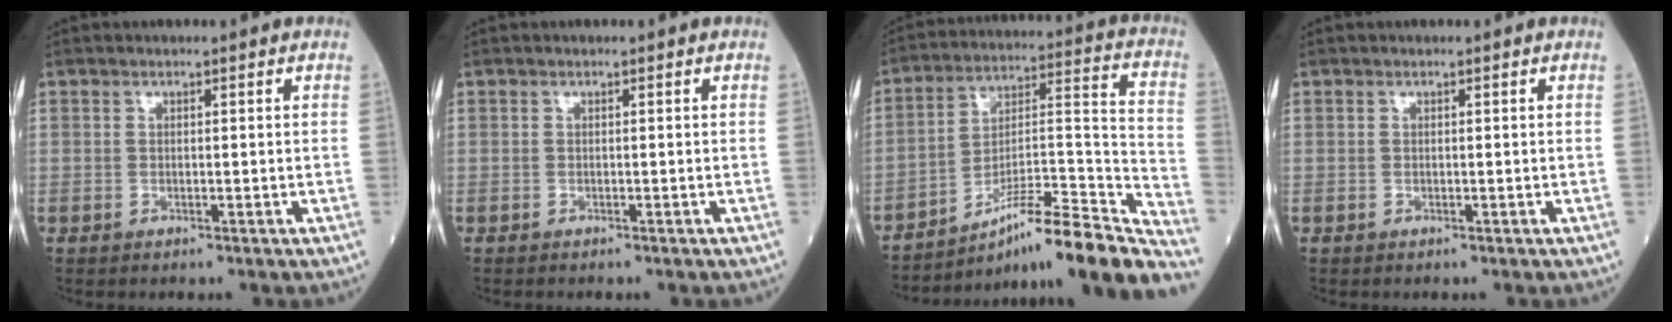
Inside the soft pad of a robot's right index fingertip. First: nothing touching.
{"total": 0.0}
{"total": 23.0, "force": [-18.8, 0.4, 13.3], "torque": [-0.158, 0.017, -0.294]}
{"total": 0.0}